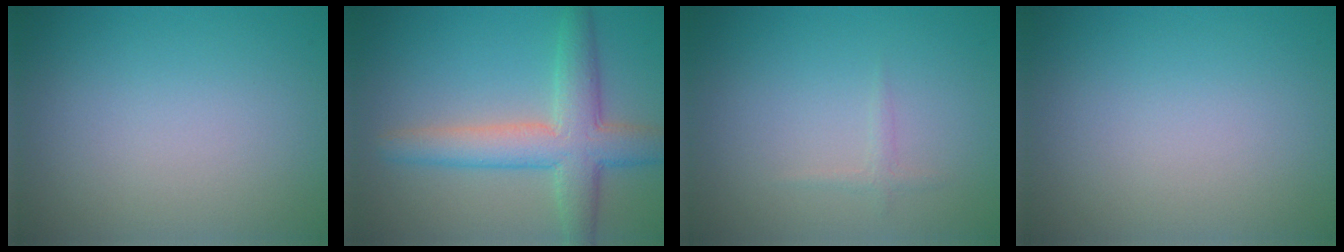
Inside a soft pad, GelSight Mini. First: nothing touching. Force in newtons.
{"total": 6.0, "press": 6.0, "slide": 0.4}
{"total": 0.7, "press": 0.7, "slide": 0.1}
{"total": 0.0}